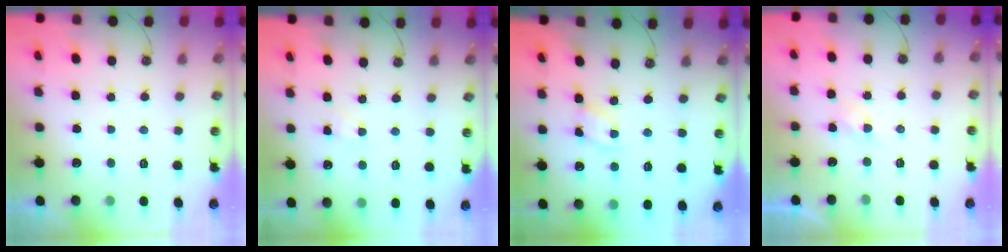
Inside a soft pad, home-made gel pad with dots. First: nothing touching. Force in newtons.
{"total": 1.9, "press": 1.9, "slide": 0.3}
{"total": 2.9, "press": 2.9, "slide": 0.1}
{"total": 2.8, "press": 2.7, "slide": 0.6}